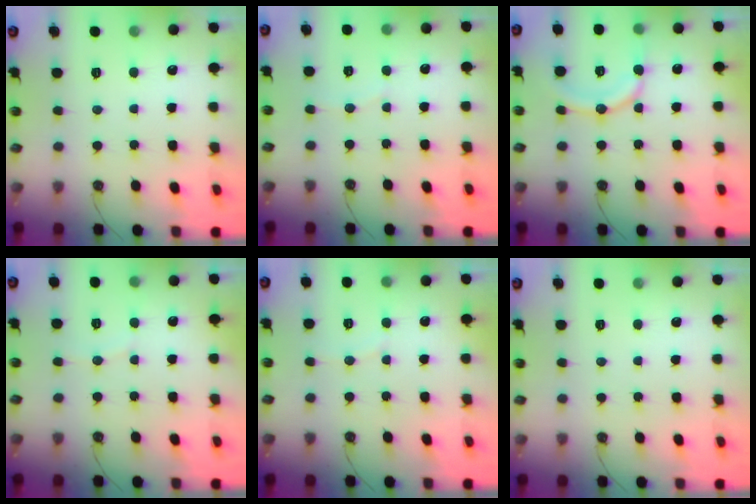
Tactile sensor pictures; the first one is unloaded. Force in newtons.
{"total": 3.7, "press": 3.7, "slide": 0.3}
{"total": 13.2, "press": 13.0, "slide": 1.7}
{"total": 2.4, "press": 2.3, "slide": 0.3}
{"total": 2.5, "press": 2.5, "slide": 0.3}
{"total": 0.0}